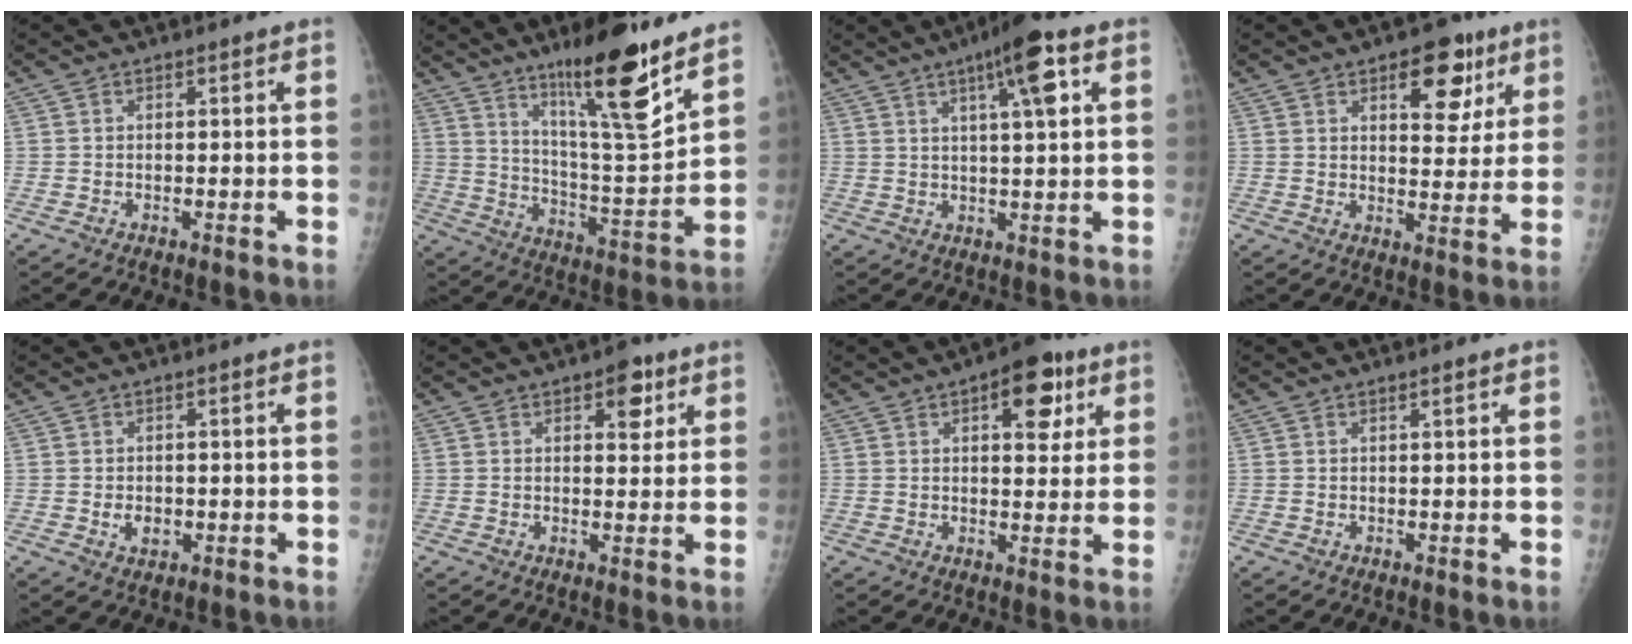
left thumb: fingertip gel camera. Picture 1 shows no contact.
{"total": 18.0, "force": [12.1, 2.8, 13.0], "torque": [-0.185, -0.084, 0.204]}
{"total": 9.4, "force": [4.1, 1.3, 8.4], "torque": [-0.132, -0.003, 0.059]}
{"total": 10.3, "force": [5.3, 5.5, 7.0], "torque": [-0.055, -0.022, 0.070]}
{"total": 2.8, "force": [-0.5, 2.1, 1.8], "torque": [-0.020, 0.001, -0.003]}
{"total": 5.1, "force": [2.6, 2.7, 3.4], "torque": [-0.021, -0.009, 0.029]}
{"total": 9.8, "force": [4.4, 4.8, 7.2], "torque": [-0.061, -0.011, 0.054]}
{"total": 0.6, "force": [0.4, 0.0, 0.5], "torque": [-0.009, -0.001, 0.007]}